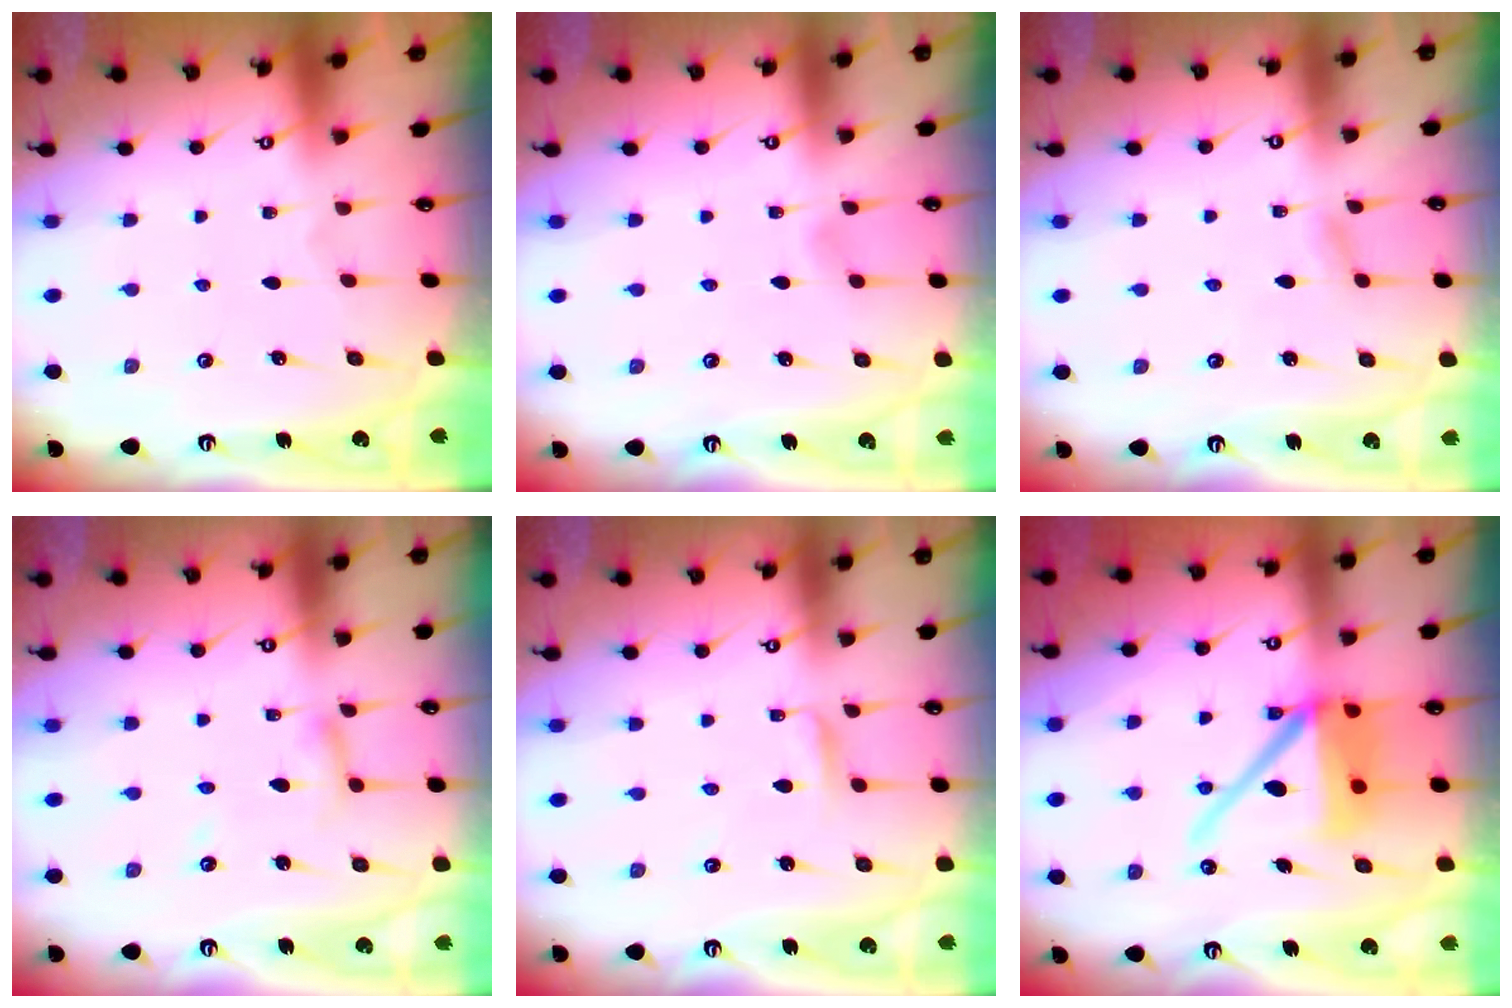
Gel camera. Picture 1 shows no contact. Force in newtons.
{"total": 2.9, "press": 2.9, "slide": 0.3}
{"total": 3.8, "press": 3.8, "slide": 0.3}
{"total": 4.6, "press": 4.5, "slide": 0.4}
{"total": 3.0, "press": 3.0, "slide": 0.3}
{"total": 15.9, "press": 15.7, "slide": 2.0}